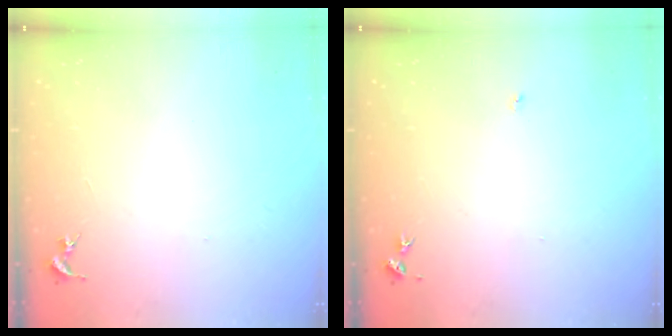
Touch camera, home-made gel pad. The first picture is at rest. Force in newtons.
{"total": 3.0, "press": 3.0, "slide": 0.4}